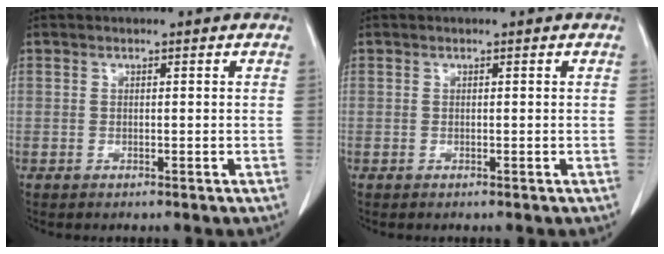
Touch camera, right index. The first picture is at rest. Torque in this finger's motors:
{"motor_torque": [0.00, 0.00, 0.00, 0.00]}